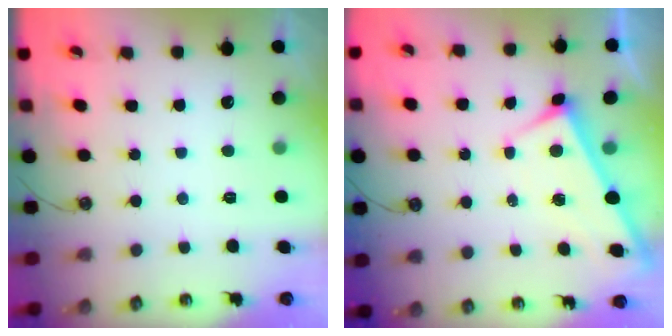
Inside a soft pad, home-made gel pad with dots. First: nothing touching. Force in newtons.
{"total": 2.8, "press": 2.8, "slide": 0.4}